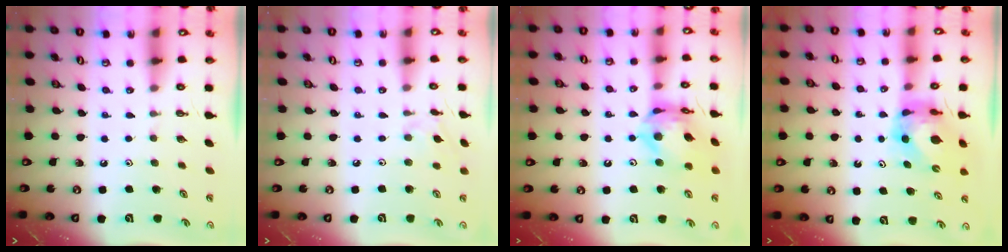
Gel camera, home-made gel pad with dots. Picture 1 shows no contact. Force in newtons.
{"total": 4.1, "press": 4.1, "slide": 0.8}
{"total": 12.2, "press": 12.1, "slide": 1.3}
{"total": 6.4, "press": 6.4, "slide": 0.6}